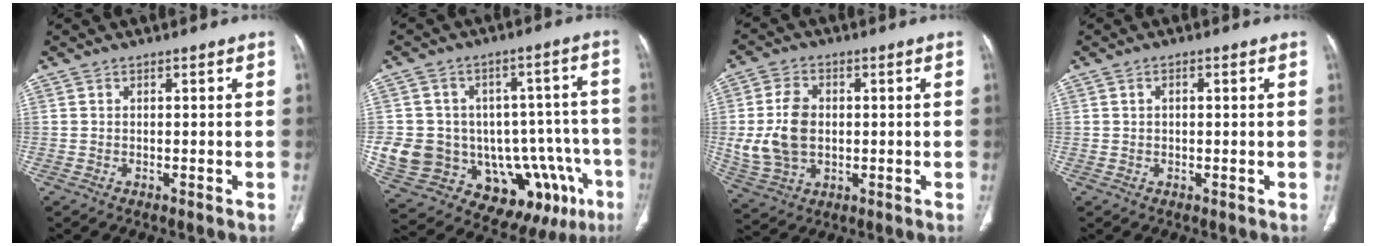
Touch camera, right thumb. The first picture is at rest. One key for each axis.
{"total": 24.2, "fx": -7.1, "fy": 17.1, "fz": 15.7, "tx": -0.228, "ty": 0.062, "tz": -0.068}
{"total": 11.0, "fx": 0.2, "fy": 7.8, "fz": 7.7, "tx": -0.145, "ty": 0.004, "tz": 0.014}
{"total": 1.3, "fx": 0.3, "fy": 0.8, "fz": 0.9, "tx": -0.016, "ty": 0.004, "tz": 0.005}